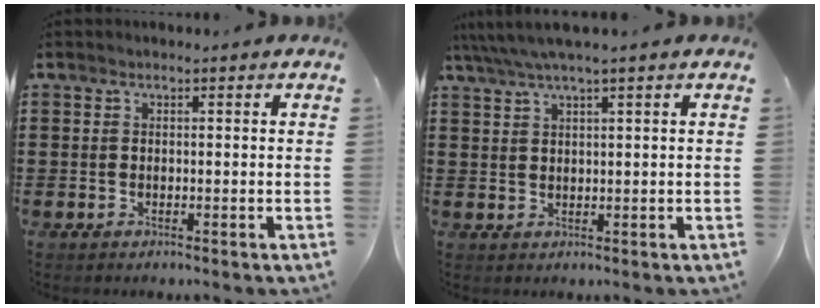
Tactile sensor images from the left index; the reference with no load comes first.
{"total": 2.9, "force": [2.0, -0.2, 2.1], "torque": [-0.044, 0.001, 0.035]}